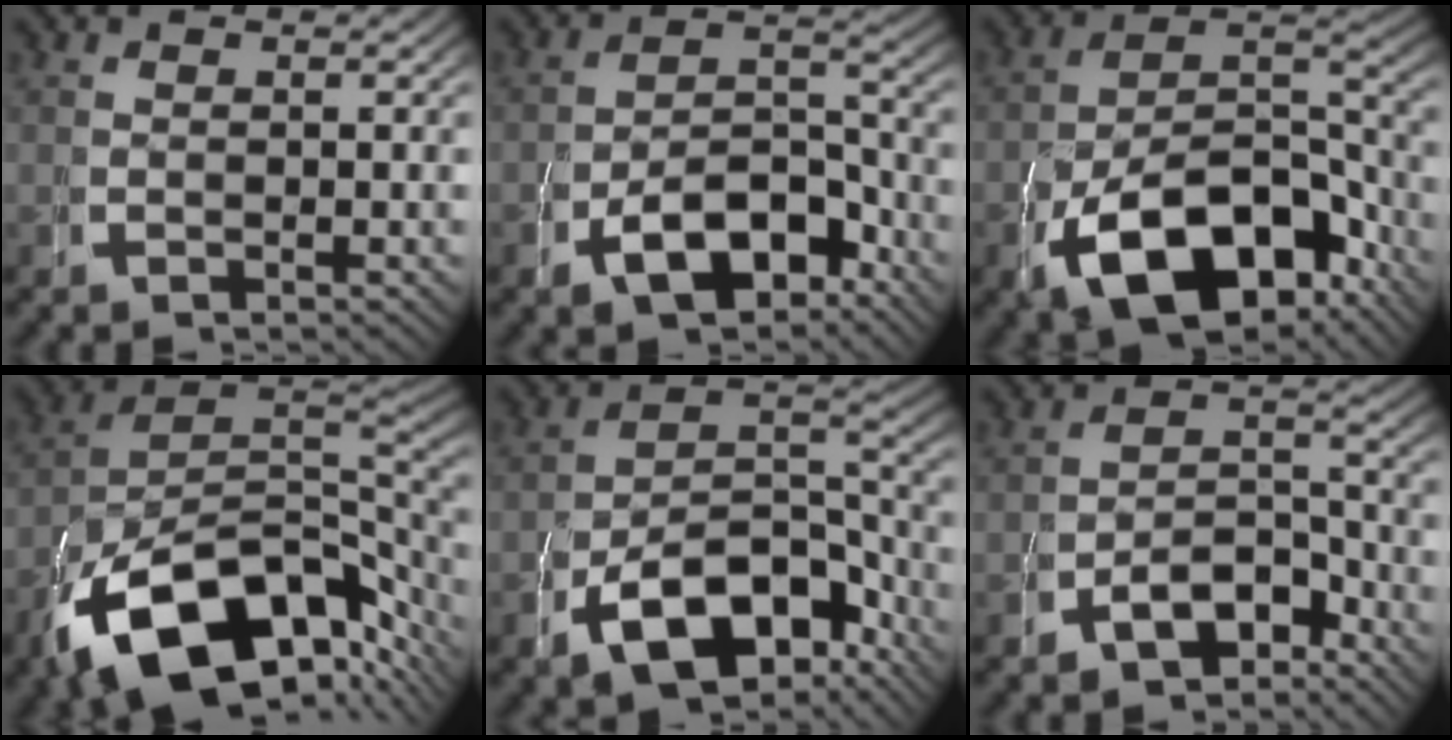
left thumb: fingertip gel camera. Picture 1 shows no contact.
{"total": 6.8, "force": [-3.3, 3.7, 4.6], "torque": [-0.087, -0.023, -0.049]}
{"total": 13.1, "force": [-4.9, 7.7, 9.4], "torque": [-0.178, -0.046, -0.058]}
{"total": 18.9, "force": [-6.2, 11.4, 13.7], "torque": [-0.248, -0.053, -0.081]}
{"total": 10.6, "force": [-4.5, 6.2, 7.3], "torque": [-0.137, -0.039, -0.058]}
{"total": 4.7, "force": [-3.1, 2.6, 2.5], "torque": [-0.041, -0.017, -0.048]}